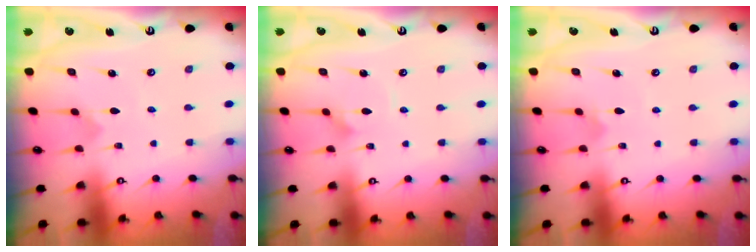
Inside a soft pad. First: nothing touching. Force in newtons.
{"total": 2.2, "press": 2.2, "slide": 0.1}
{"total": 3.8, "press": 3.8, "slide": 0.3}